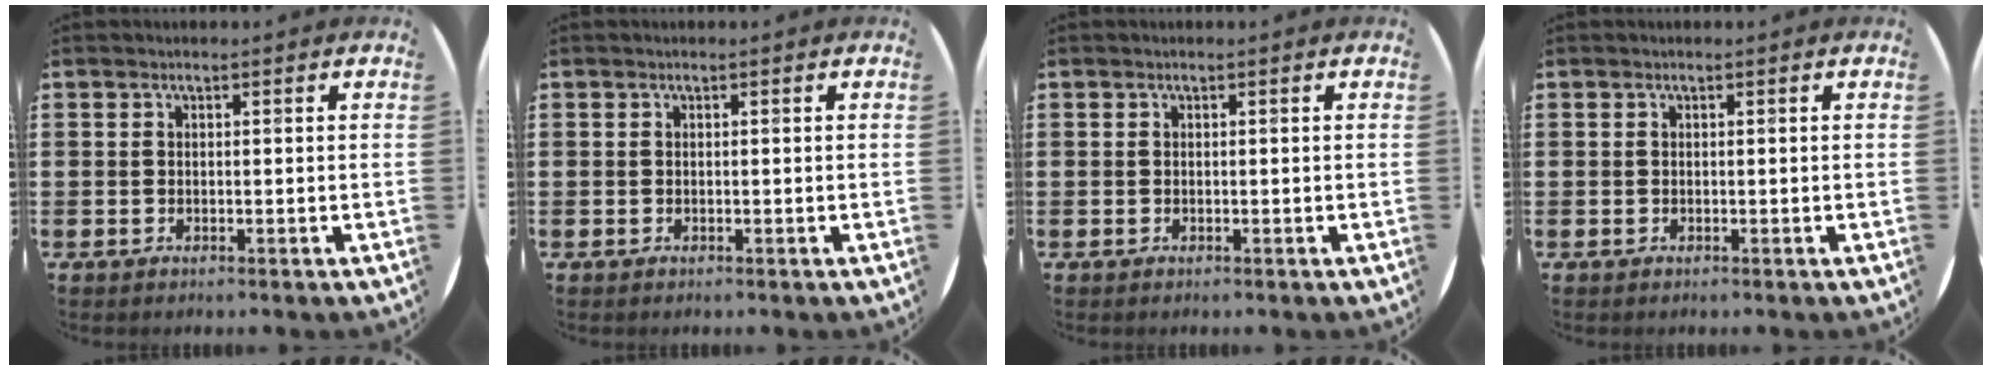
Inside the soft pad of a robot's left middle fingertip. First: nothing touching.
{"total": 0.0}
{"total": 0.0}
{"total": 0.0}